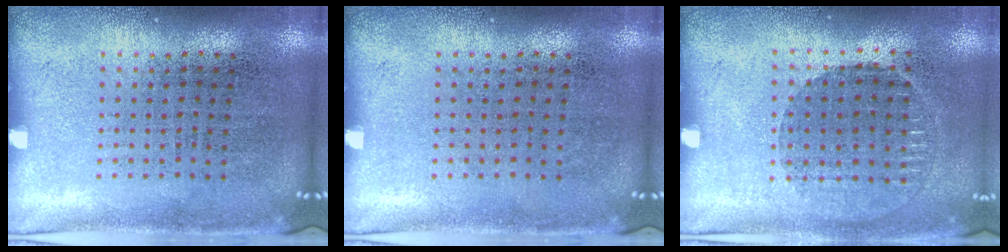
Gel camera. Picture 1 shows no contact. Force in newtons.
{"total": 0.0}
{"total": 0.8, "press": 0.8, "slide": 0.2}